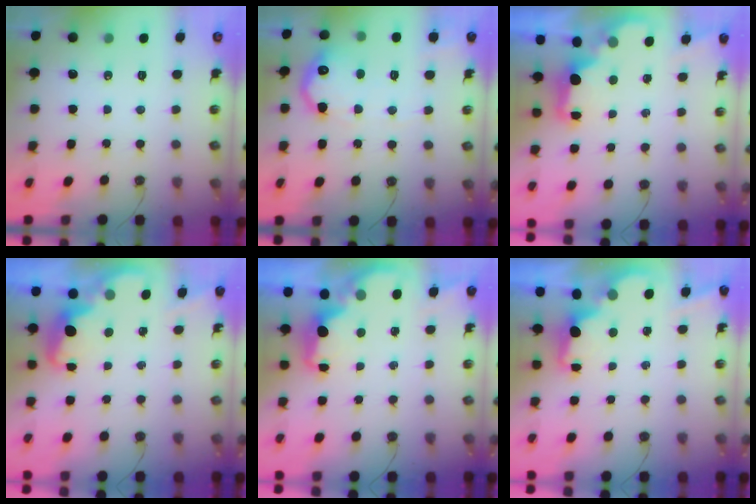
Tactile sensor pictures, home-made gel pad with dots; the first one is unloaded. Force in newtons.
{"total": 13.6, "press": 13.6, "slide": 0.4}
{"total": 2.3, "press": 2.2, "slide": 0.8}
{"total": 2.7, "press": 2.6, "slide": 0.8}
{"total": 2.0, "press": 1.9, "slide": 0.8}
{"total": 1.9, "press": 1.7, "slide": 0.8}